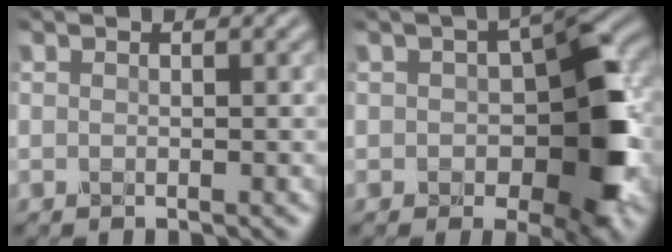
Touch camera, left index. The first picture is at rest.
{"total": 9.1, "force": [-1.0, 5.0, 7.5], "torque": [-0.094, 0.005, -0.014]}